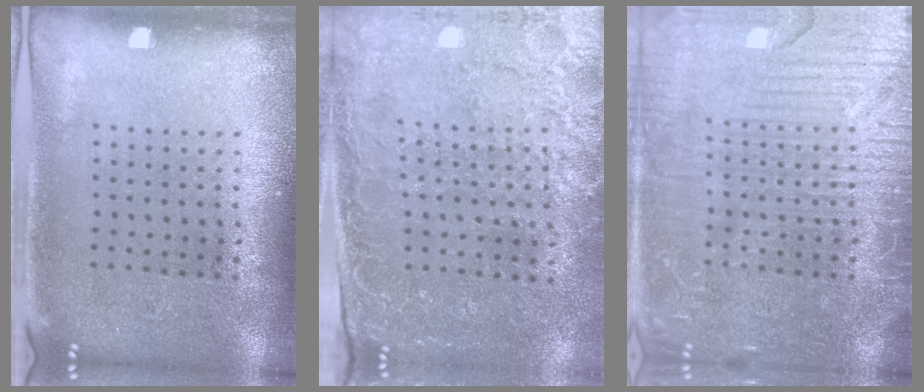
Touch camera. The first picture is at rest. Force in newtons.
{"total": 3.0, "press": 2.8, "slide": 1.1}
{"total": 4.5, "press": 4.5, "slide": 0.6}